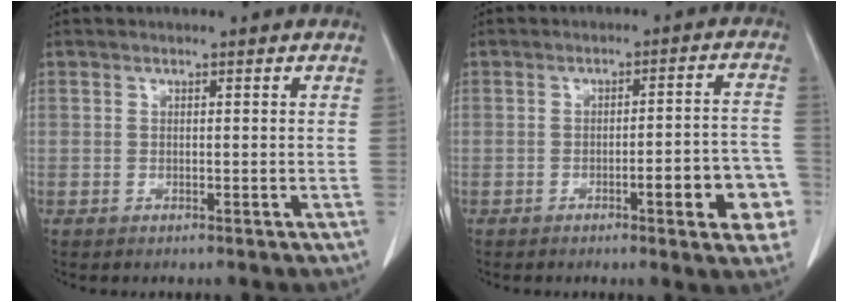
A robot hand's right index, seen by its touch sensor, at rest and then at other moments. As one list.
[{"total": 9.6, "force": [-3.8, 1.7, 8.6], "torque": [-0.093, 0.019, -0.046]}]